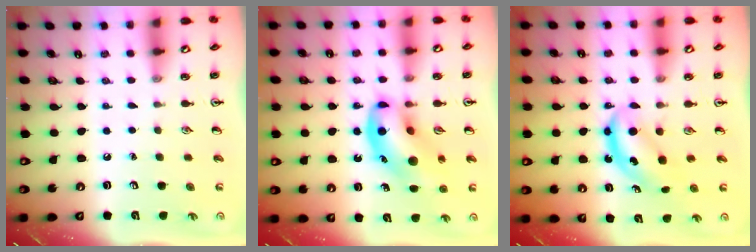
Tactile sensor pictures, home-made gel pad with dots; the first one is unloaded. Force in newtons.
{"total": 14.1, "press": 13.5, "slide": 4.0}
{"total": 5.6, "press": 5.6, "slide": 0.5}